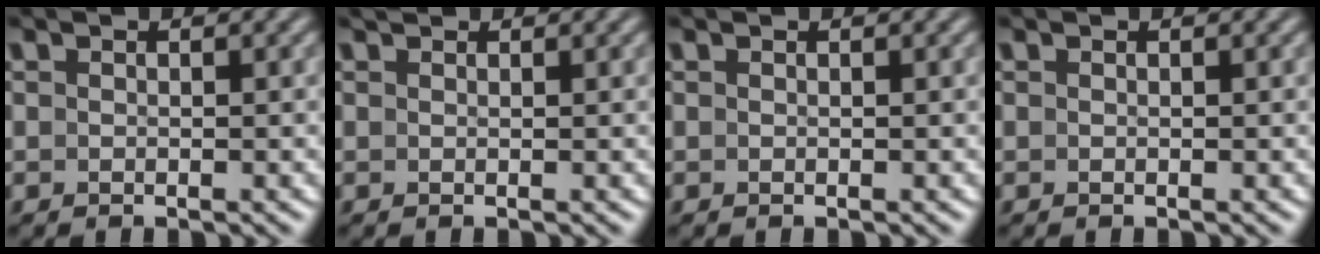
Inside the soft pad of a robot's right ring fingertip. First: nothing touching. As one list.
[{"total": 0.9, "force": [0.7, -0.5, -0.1], "torque": [0.008, -0.001, 0.015]}, {"total": 0.0}, {"total": 0.0}]